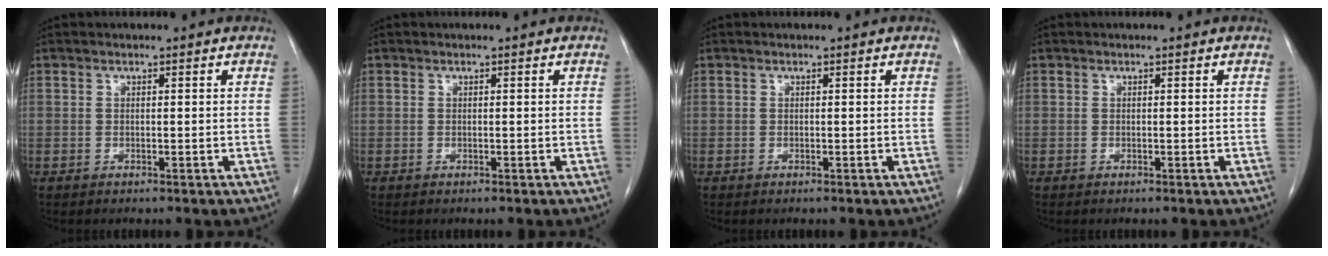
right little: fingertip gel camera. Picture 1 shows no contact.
{"total": 0.0}
{"total": 0.0}
{"total": 0.0}